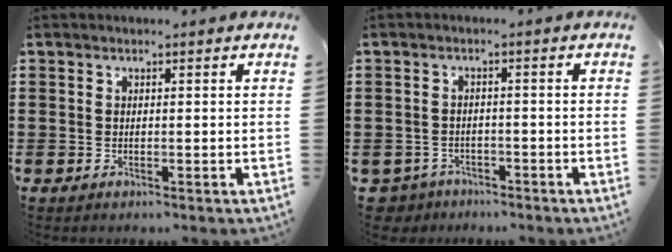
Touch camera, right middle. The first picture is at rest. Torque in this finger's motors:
{"motor_torque": [-0.15, 0.05, 0.00, -0.02]}